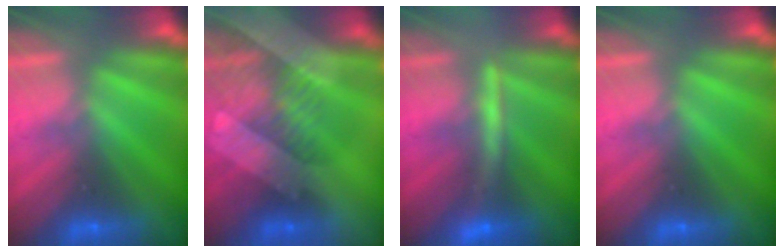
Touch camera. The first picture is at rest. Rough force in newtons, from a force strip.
{"total": 3.4}
{"total": 2.8}
{"total": 0.0}